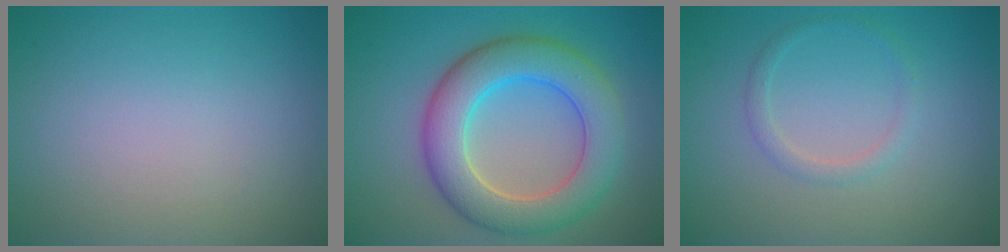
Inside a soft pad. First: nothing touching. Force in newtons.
{"total": 7.5, "press": 7.5, "slide": 0.6}
{"total": 1.3, "press": 1.3, "slide": 0.1}